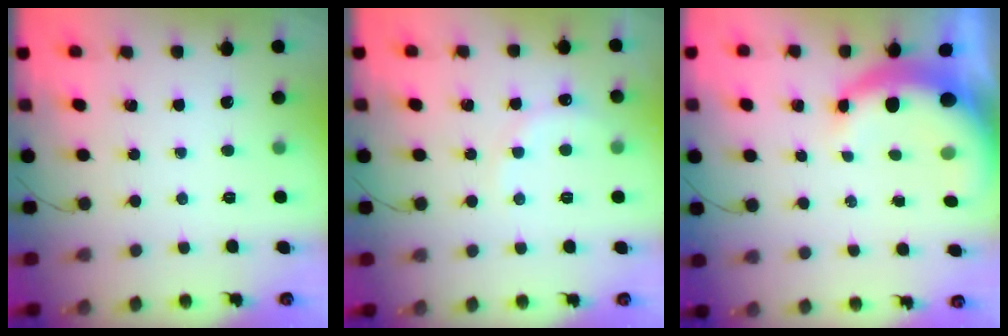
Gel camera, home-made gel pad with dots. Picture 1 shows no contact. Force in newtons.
{"total": 7.6, "press": 7.5, "slide": 1.1}
{"total": 8.1, "press": 8.0, "slide": 1.3}